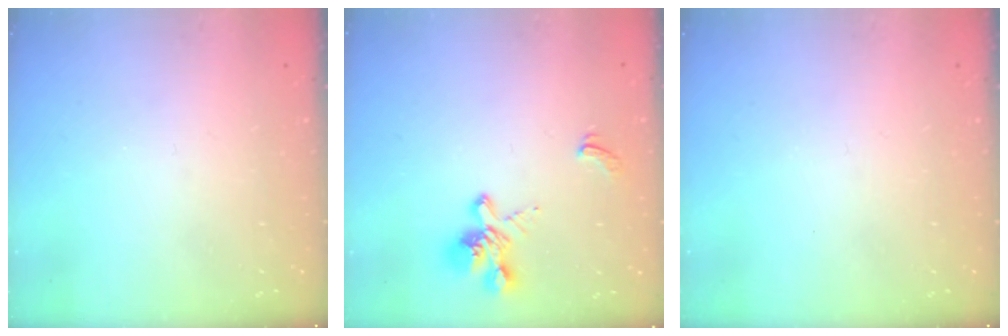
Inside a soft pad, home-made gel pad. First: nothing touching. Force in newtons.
{"total": 2.8, "press": 2.5, "slide": 1.1}
{"total": 0.0}